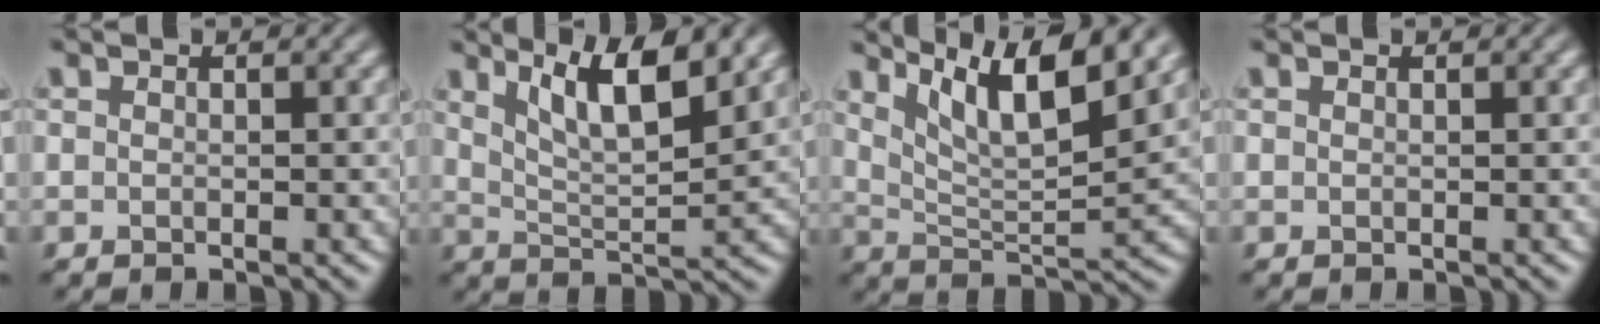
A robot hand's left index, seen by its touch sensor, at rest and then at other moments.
{"total": 7.0, "force": [4.2, 1.8, 5.3], "torque": [-0.084, 0.002, 0.072]}
{"total": 9.1, "force": [5.8, 2.3, 6.5], "torque": [-0.107, 0.007, 0.096]}
{"total": 0.0}